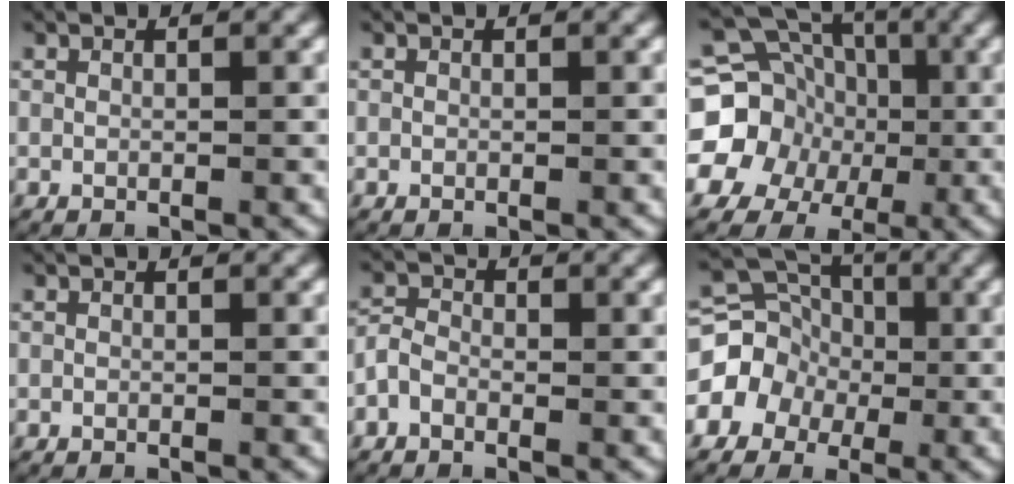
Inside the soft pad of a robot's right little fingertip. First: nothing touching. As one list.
[{"total": 0.0}, {"total": 16.7, "force": [0.9, 15.3, 6.4], "torque": [-0.174, -0.041, 0.004]}, {"total": 0.0}, {"total": 1.8, "force": [-0.9, 1.5, 0.7], "torque": [-0.020, -0.001, -0.021]}, {"total": 12.6, "force": [-0.2, 11.6, 5.1], "torque": [-0.124, -0.026, -0.012]}]